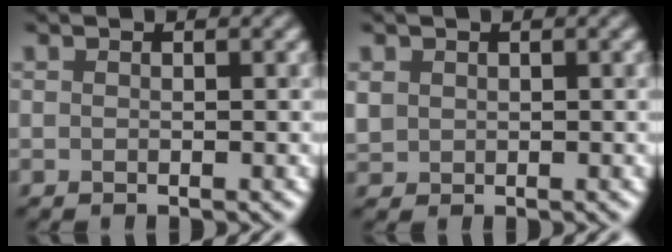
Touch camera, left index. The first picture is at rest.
{"total": 1.0, "force": [0.4, 0.9, 0.3], "torque": [-0.007, -0.001, 0.011]}